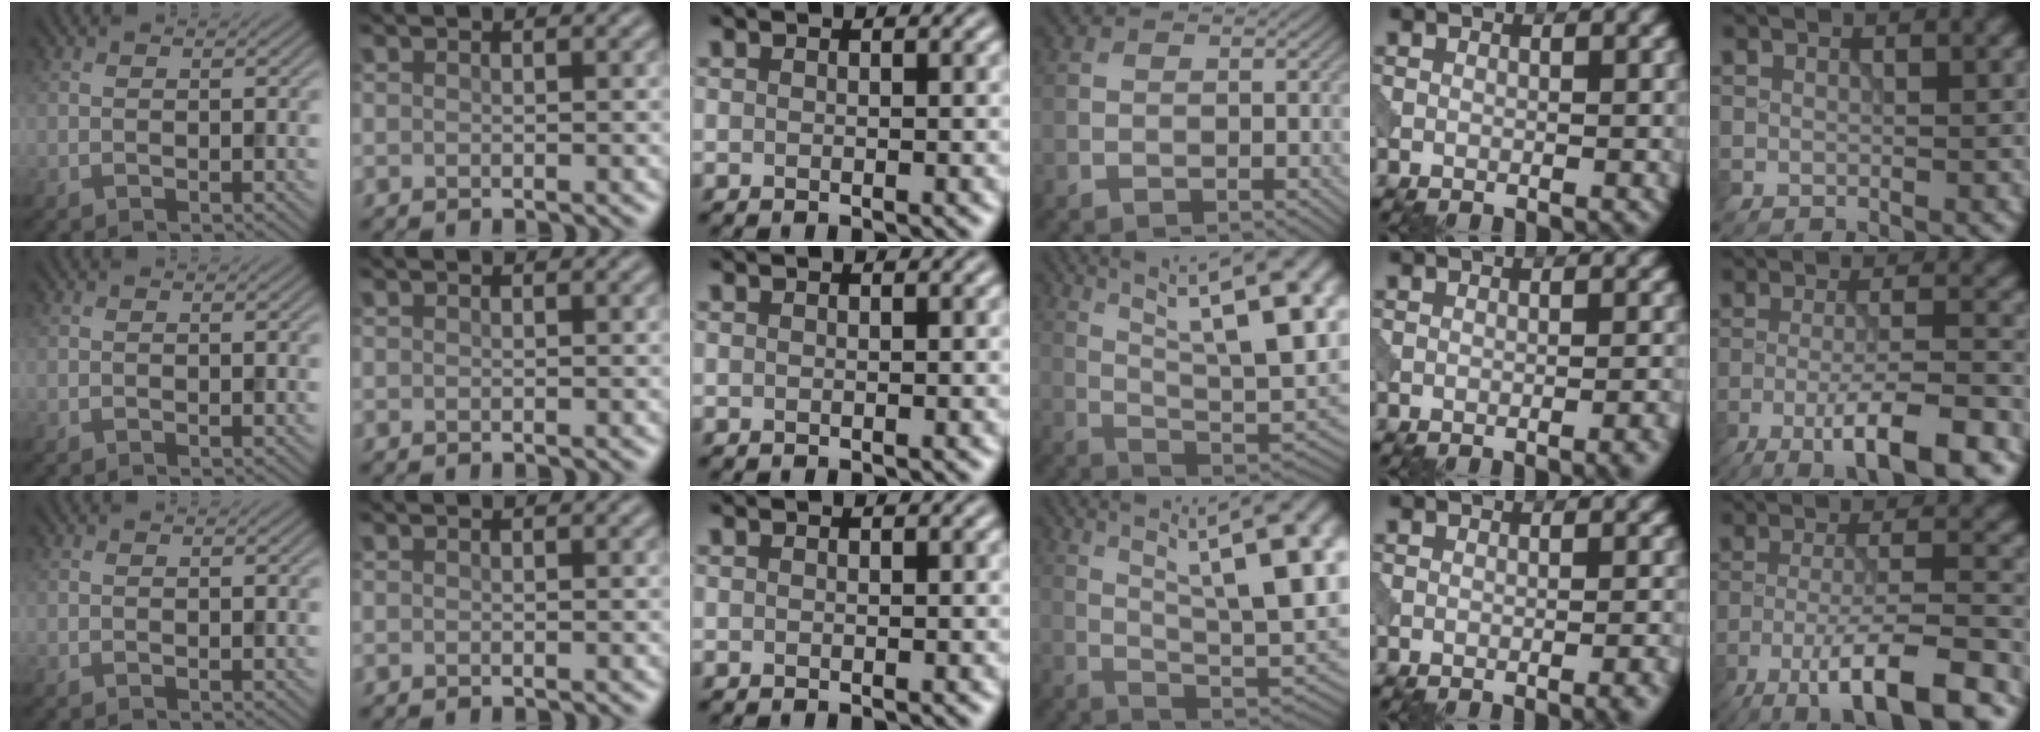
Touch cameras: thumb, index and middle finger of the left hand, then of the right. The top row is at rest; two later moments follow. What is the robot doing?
{"motion": "pour", "object": "beaker"}